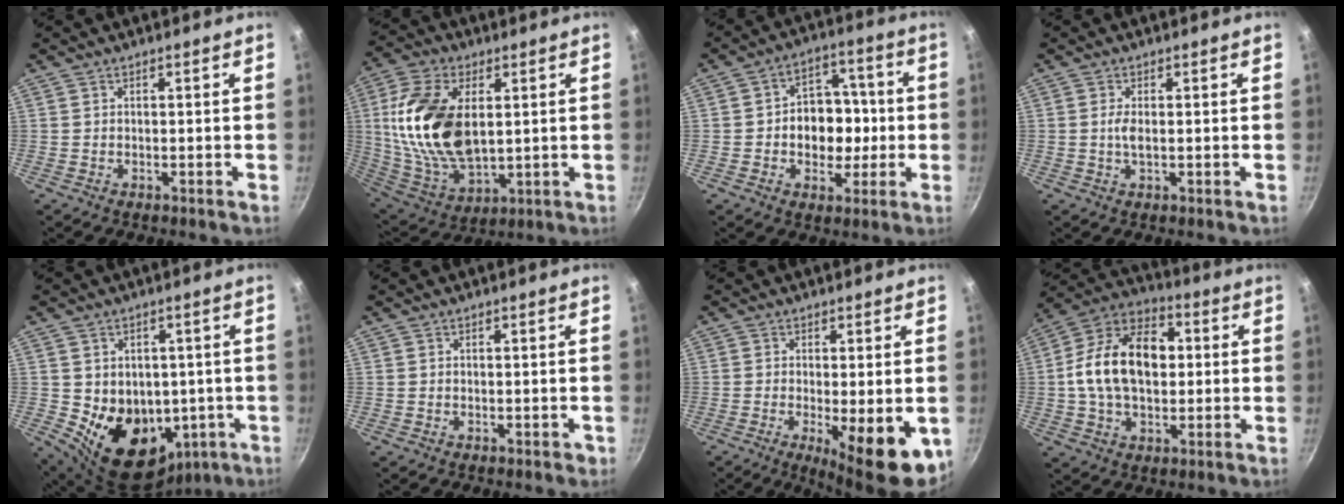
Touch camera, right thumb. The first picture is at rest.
{"total": 20.1, "force": [3.3, 11.5, 16.1], "torque": [-0.304, -0.013, 0.073]}
{"total": 11.7, "force": [-1.0, 9.1, 7.3], "torque": [-0.055, 0.017, -0.022]}
{"total": 2.2, "force": [0.1, 0.7, 2.1], "torque": [-0.048, -0.001, 0.000]}
{"total": 15.6, "force": [-1.5, 12.2, 9.6], "torque": [-0.125, -0.011, 0.007]}
{"total": 0.7, "force": [-0.3, 0.5, 0.4], "torque": [-0.002, 0.002, -0.003]}
{"total": 12.0, "force": [-3.5, 3.6, 10.9], "torque": [-0.137, -0.010, -0.039]}
{"total": 17.6, "force": [1.1, 11.5, 13.3], "torque": [-0.201, 0.028, 0.000]}